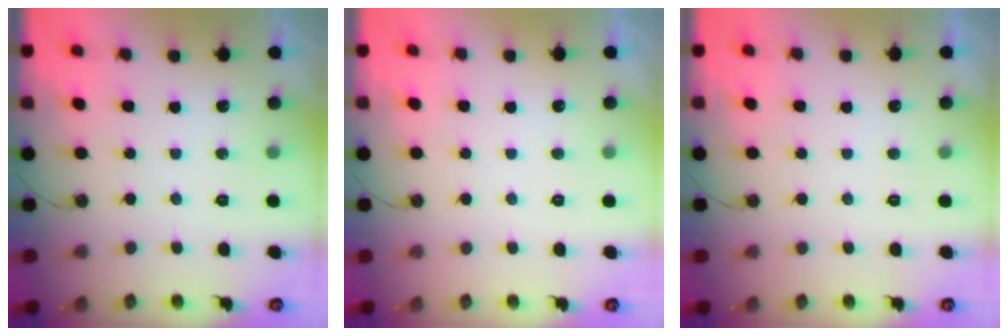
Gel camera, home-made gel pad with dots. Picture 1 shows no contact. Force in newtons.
{"total": 0.0}
{"total": 0.6, "press": 0.1, "slide": 0.5}